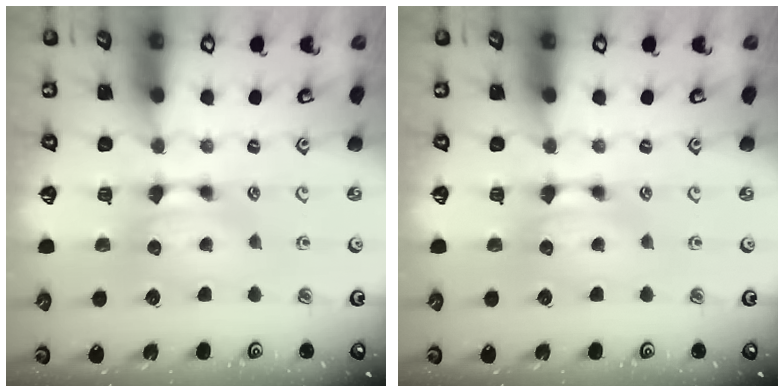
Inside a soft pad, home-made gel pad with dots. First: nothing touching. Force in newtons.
{"total": 0.0}